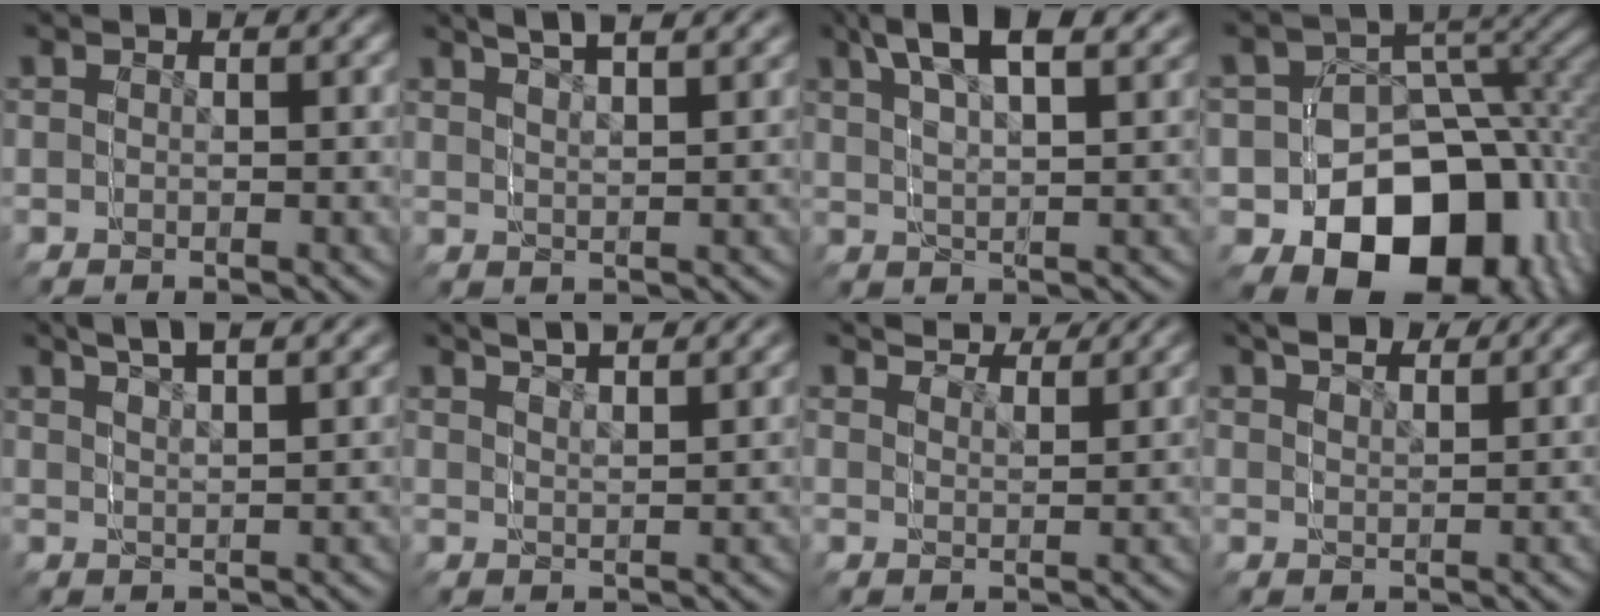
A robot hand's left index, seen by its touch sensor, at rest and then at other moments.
{"total": 3.2, "force": [3.1, 0.4, 0.8], "torque": [-0.022, 0.014, 0.044]}
{"total": 4.2, "force": [4.1, 0.0, 0.7], "torque": [-0.028, 0.016, 0.054]}
{"total": 10.5, "force": [-4.3, 9.1, 2.9], "torque": [-0.102, -0.062, -0.050]}
{"total": 3.5, "force": [3.2, 0.6, 1.1], "torque": [-0.026, 0.015, 0.044]}
{"total": 3.1, "force": [3.0, 0.5, 0.2], "torque": [-0.015, 0.009, 0.045]}
{"total": 3.0, "force": [2.9, 0.8, 0.3], "torque": [-0.005, 0.009, 0.042]}
{"total": 2.2, "force": [2.0, 0.7, 0.5], "torque": [-0.010, 0.005, 0.034]}